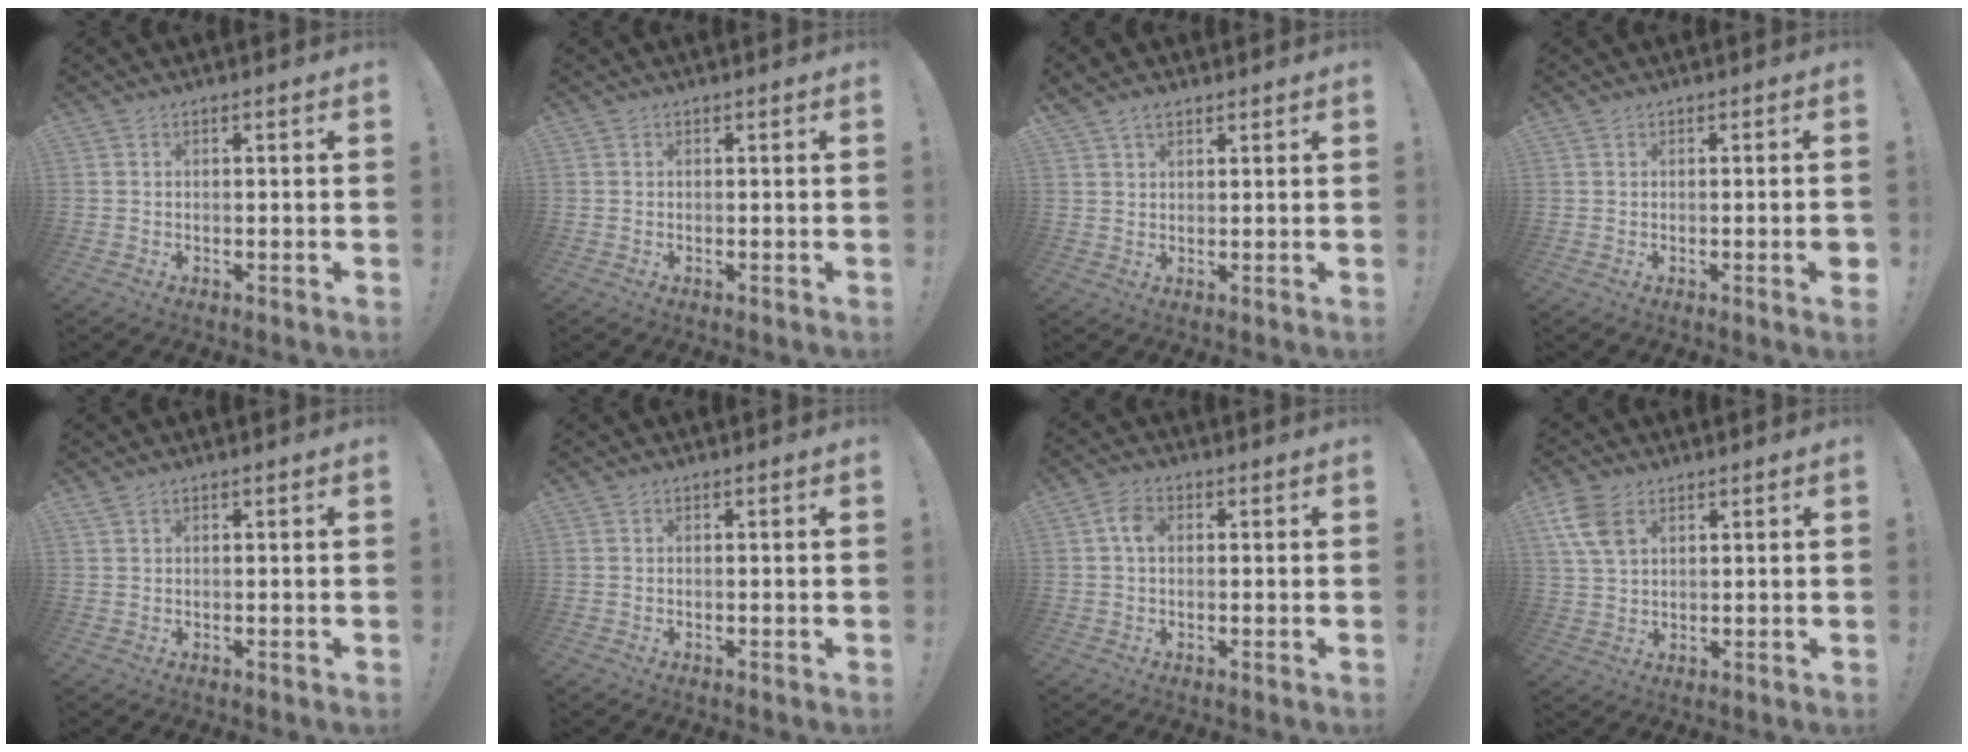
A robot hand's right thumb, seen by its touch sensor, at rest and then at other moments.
{"total": 0.0}
{"total": 3.8, "force": [2.8, 2.0, 1.6], "torque": [-0.019, -0.013, 0.051]}
{"total": 2.5, "force": [-0.6, 0.0, 2.5], "torque": [-0.033, -0.006, -0.011]}
{"total": 1.0, "force": [0.8, 0.3, 0.6], "torque": [-0.013, 0.001, 0.015]}
{"total": 0.0}
{"total": 4.5, "force": [0.7, 2.9, 3.3], "torque": [-0.056, 0.010, 0.012]}
{"total": 8.5, "force": [3.9, 5.2, 5.5], "torque": [-0.106, -0.010, 0.076]}